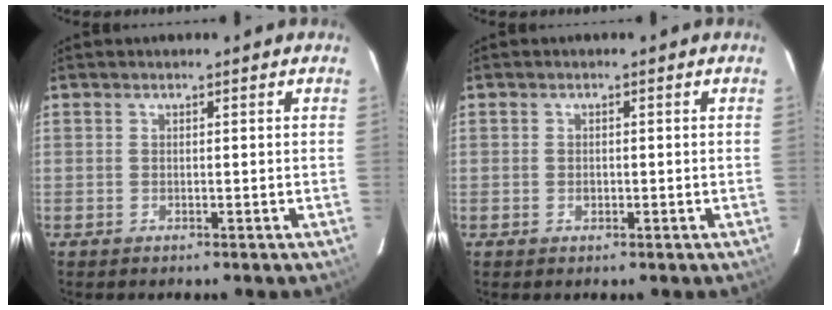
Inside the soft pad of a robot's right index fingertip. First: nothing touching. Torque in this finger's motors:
{"motor_torque": [-0.06, 0.14, -0.07, -0.05]}